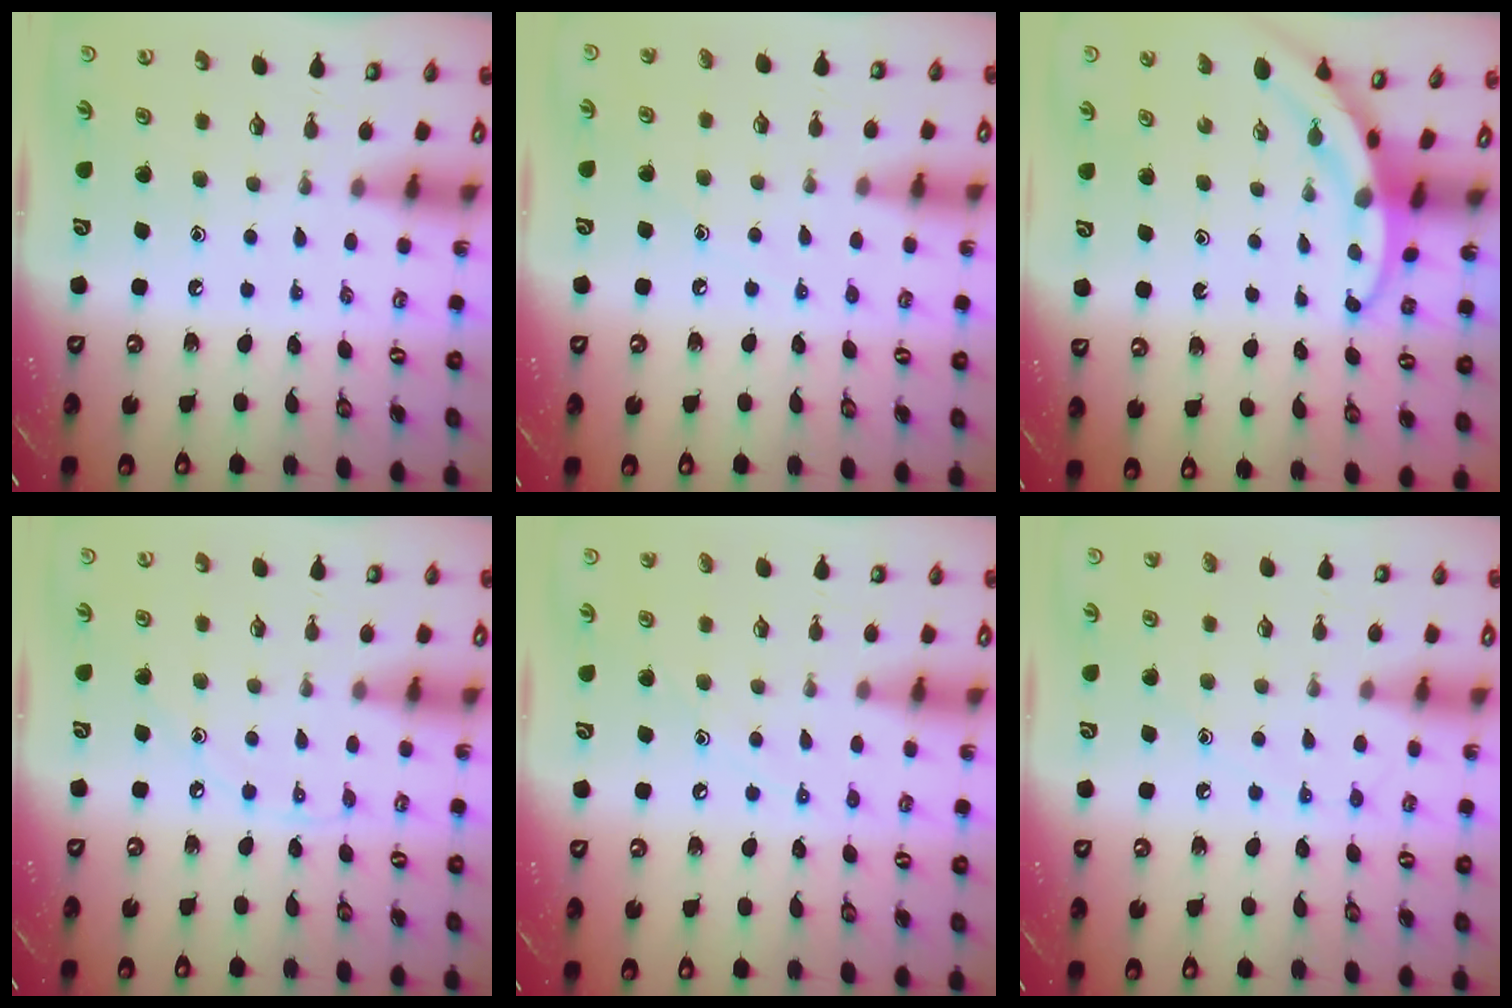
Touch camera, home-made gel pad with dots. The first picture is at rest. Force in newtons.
{"total": 5.4, "press": 5.4, "slide": 0.6}
{"total": 3.3, "press": 3.3, "slide": 0.3}
{"total": 5.1, "press": 5.1, "slide": 0.7}
{"total": 6.7, "press": 6.6, "slide": 0.7}
{"total": 6.7, "press": 6.7, "slide": 0.6}